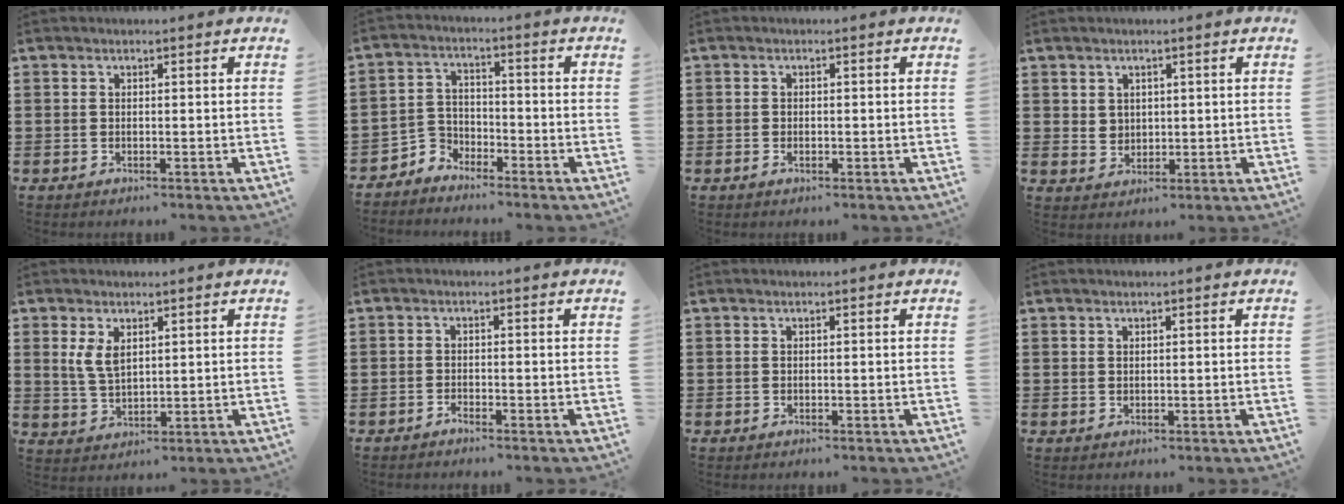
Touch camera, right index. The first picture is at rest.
{"total": 3.9, "force": [-3.5, 1.7, 0.0], "torque": [-0.021, 0.000, -0.079]}
{"total": 0.9, "force": [-0.4, 0.6, 0.6], "torque": [-0.014, -0.001, -0.007]}
{"total": 2.5, "force": [1.3, 2.0, 0.4], "torque": [-0.016, 0.010, 0.024]}
{"total": 4.0, "force": [1.6, 2.2, 2.9], "torque": [-0.071, 0.003, 0.027]}
{"total": 1.0, "force": [-0.9, 0.0, 0.1], "torque": [-0.006, 0.000, -0.019]}
{"total": 0.0}
{"total": 0.6, "force": [0.5, 0.4, 0.1], "torque": [-0.004, 0.002, 0.010]}